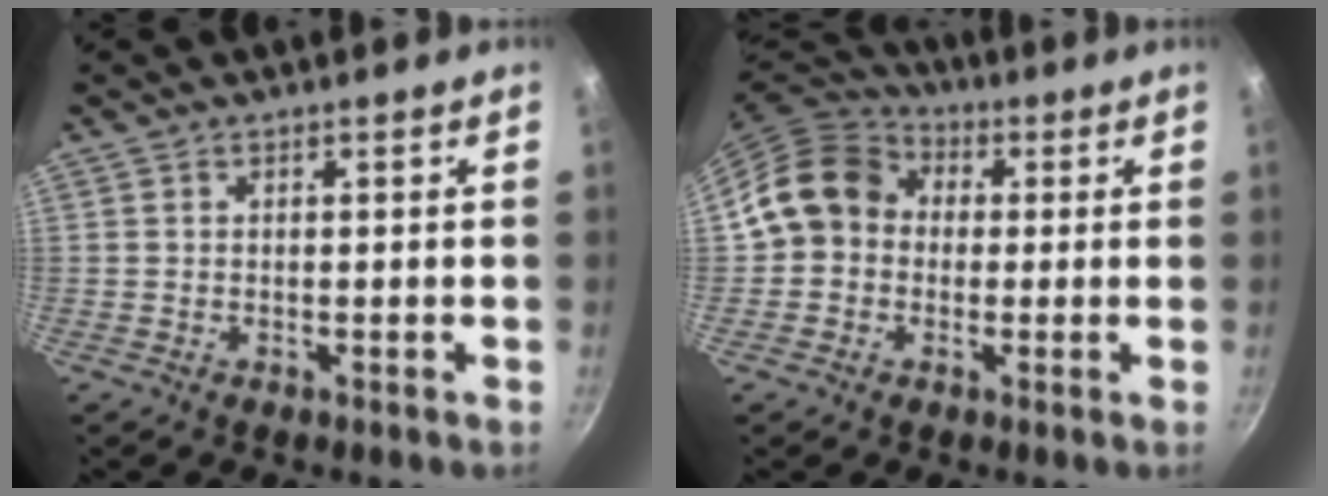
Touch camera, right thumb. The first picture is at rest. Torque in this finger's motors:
{"motor_torque": [0.17, 1.38, -0.01, -0.14, 0.10]}